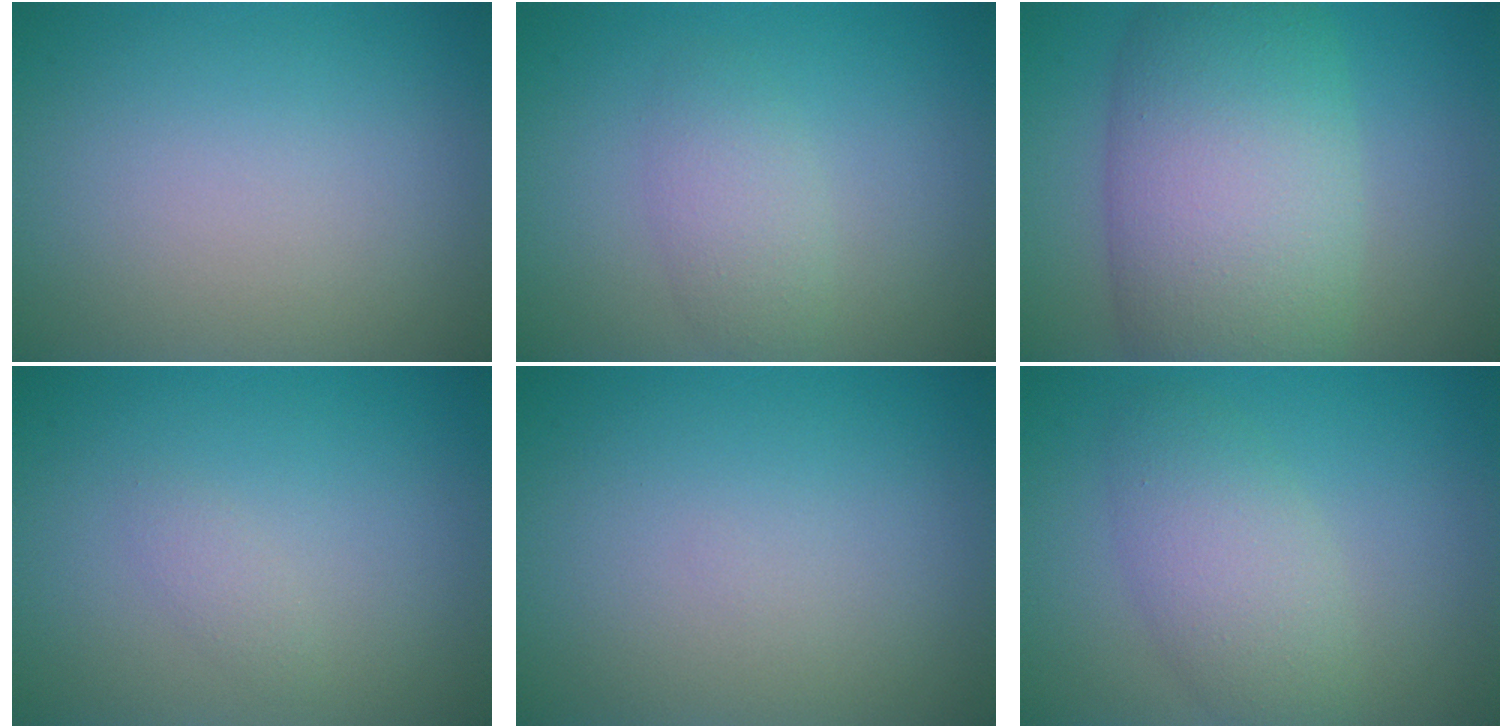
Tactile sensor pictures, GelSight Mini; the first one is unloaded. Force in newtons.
{"total": 2.3, "press": 2.3, "slide": 0.1}
{"total": 11.2, "press": 11.2, "slide": 0.6}
{"total": 0.8, "press": 0.8, "slide": 0.1}
{"total": 0.0}
{"total": 4.1, "press": 4.1, "slide": 0.1}